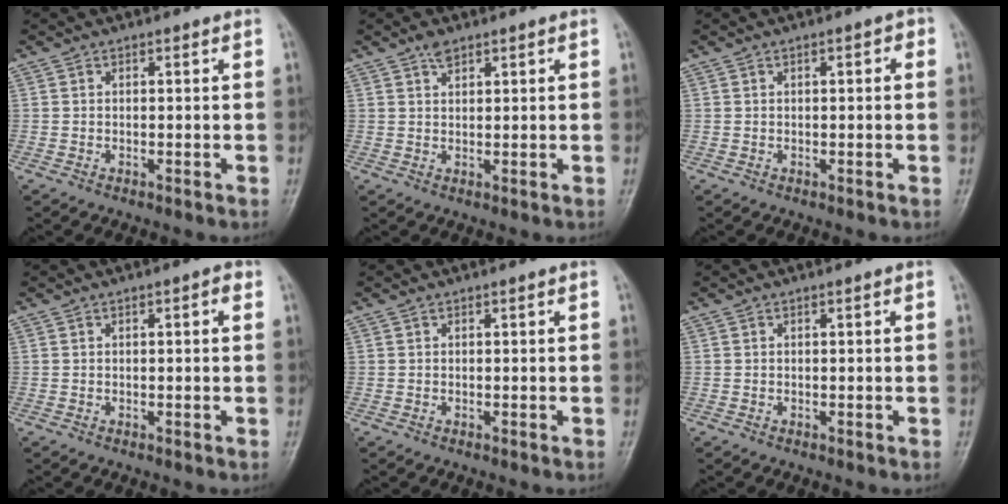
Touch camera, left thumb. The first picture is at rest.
{"total": 2.0, "force": [1.5, 1.0, 0.9], "torque": [-0.009, -0.002, 0.027]}
{"total": 1.9, "force": [0.5, 0.8, 1.7], "torque": [-0.019, 0.003, 0.003]}
{"total": 1.6, "force": [0.4, 0.5, 1.4], "torque": [-0.020, 0.003, 0.003]}
{"total": 0.0}
{"total": 0.0}